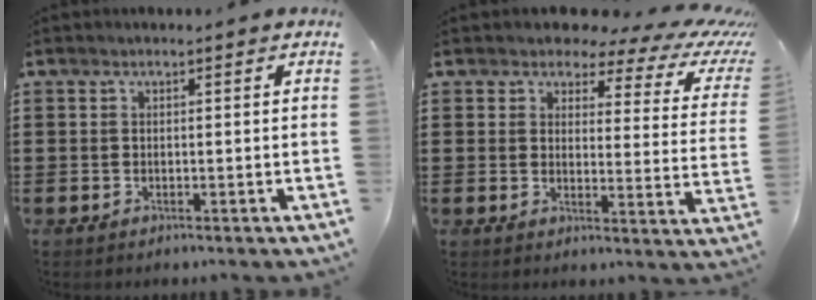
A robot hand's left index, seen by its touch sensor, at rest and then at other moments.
{"total": 4.9, "force": [3.6, 2.1, 2.5], "torque": [-0.053, -0.017, 0.055]}